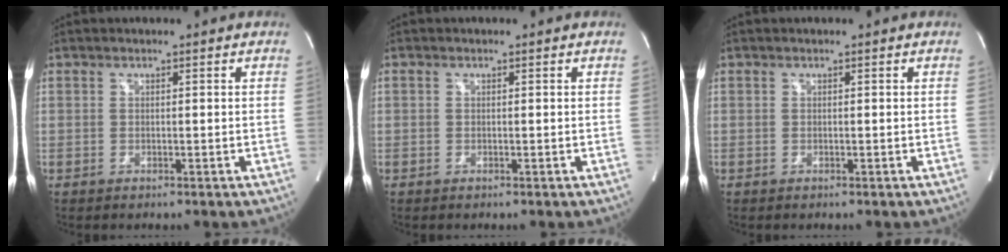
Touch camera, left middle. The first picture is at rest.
{"total": 0.0}
{"total": 0.0}